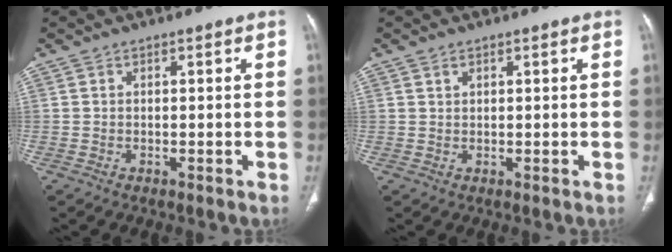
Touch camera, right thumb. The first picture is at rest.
{"total": 0.9, "force": [0.6, 0.5, 0.4], "torque": [-0.006, -0.003, 0.011]}